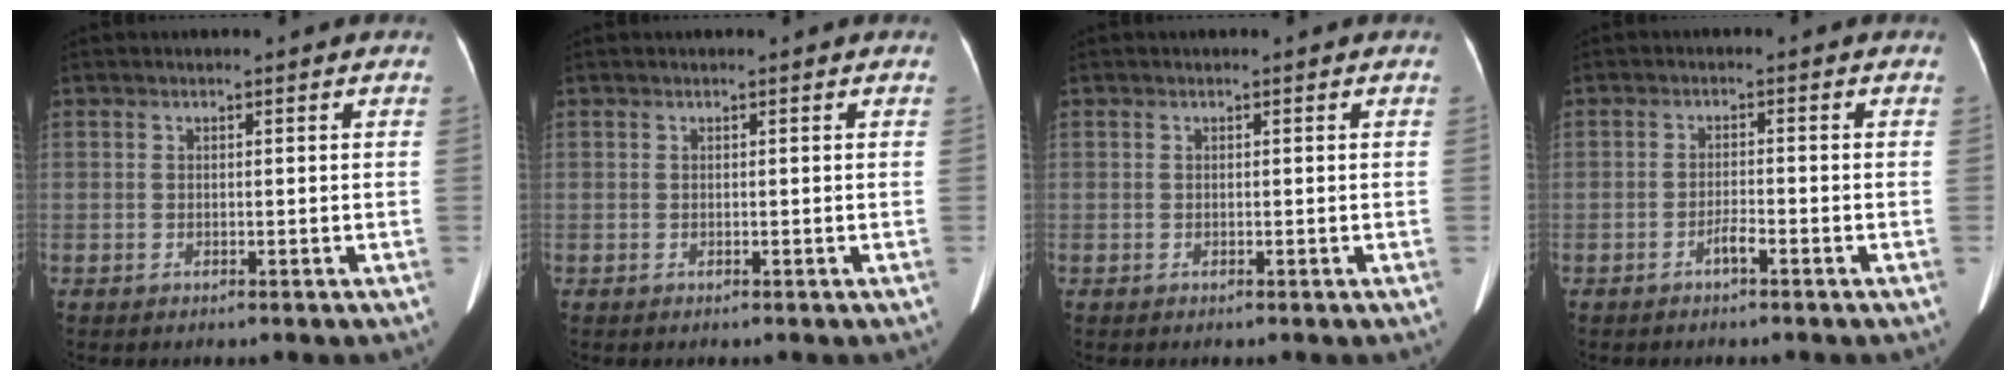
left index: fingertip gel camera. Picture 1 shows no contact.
{"total": 0.0}
{"total": 0.0}
{"total": 1.8, "force": [-1.3, 0.1, 1.2], "torque": [-0.023, 0.001, -0.026]}